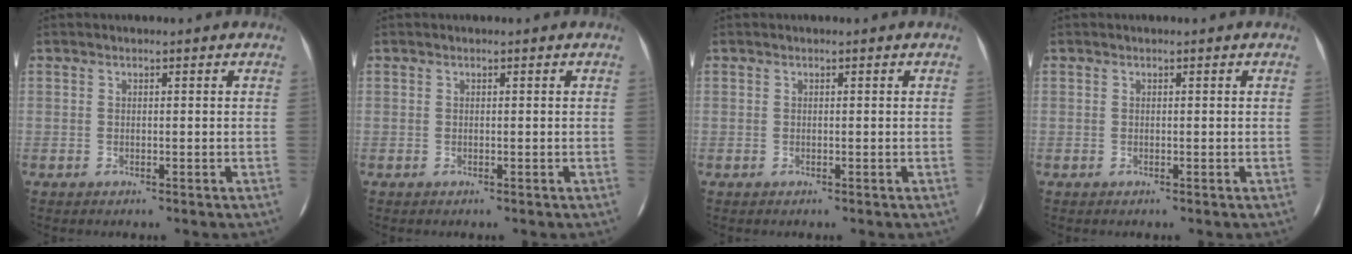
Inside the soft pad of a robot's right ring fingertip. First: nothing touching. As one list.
[{"total": 0.0}, {"total": 0.0}, {"total": 0.0}]